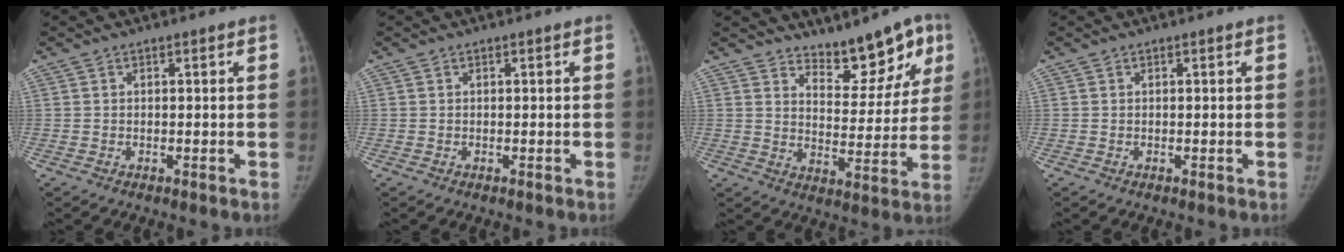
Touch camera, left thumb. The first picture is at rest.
{"total": 0.0}
{"total": 11.4, "force": [8.1, 5.1, 6.2], "torque": [-0.034, -0.049, 0.126]}
{"total": 0.0}